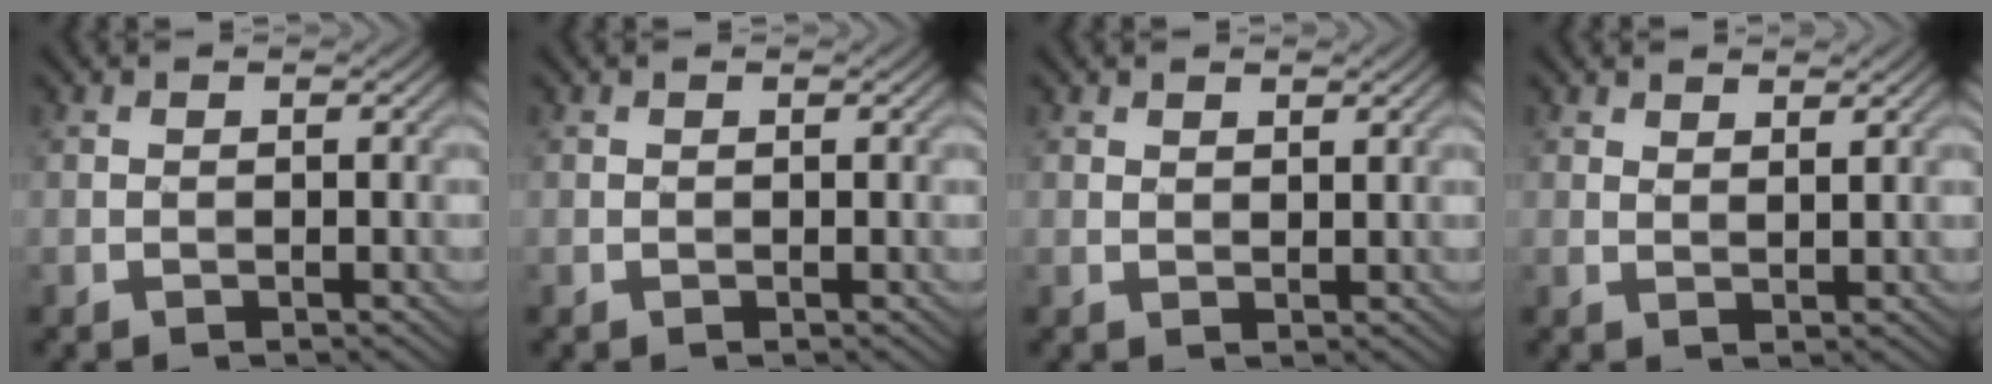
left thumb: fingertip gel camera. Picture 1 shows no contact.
{"total": 0.0}
{"total": 1.9, "force": [1.4, 0.8, 0.9], "torque": [-0.011, 0.001, 0.032]}
{"total": 2.5, "force": [2.0, 0.7, 1.2], "torque": [-0.017, -0.003, 0.037]}